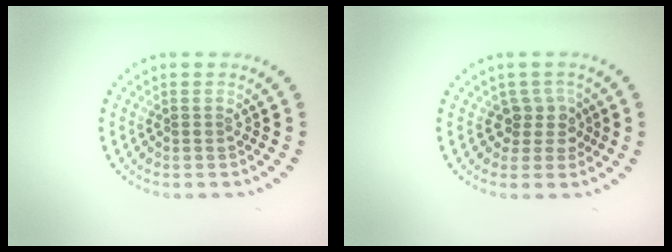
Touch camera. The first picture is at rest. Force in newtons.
{"total": 2.4, "press": 1.9, "slide": 1.4}